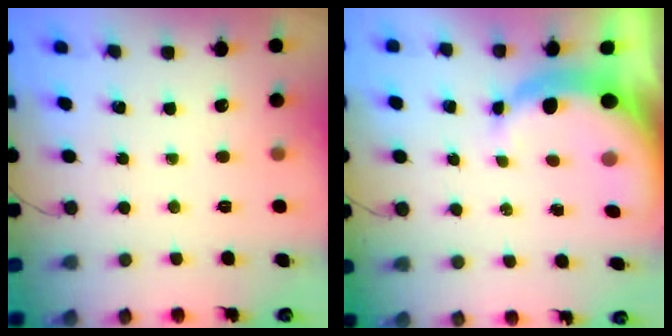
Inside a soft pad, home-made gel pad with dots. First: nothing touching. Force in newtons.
{"total": 8.8, "press": 8.7, "slide": 1.6}